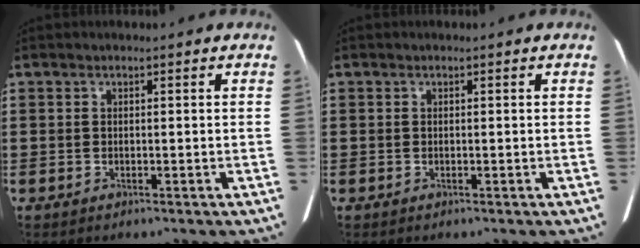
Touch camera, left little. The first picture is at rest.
{"total": 0.0}